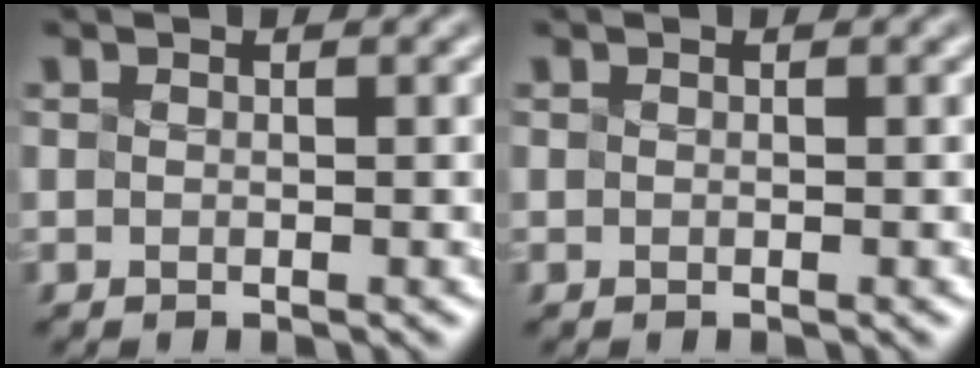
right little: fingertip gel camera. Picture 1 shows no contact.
{"total": 0.0}